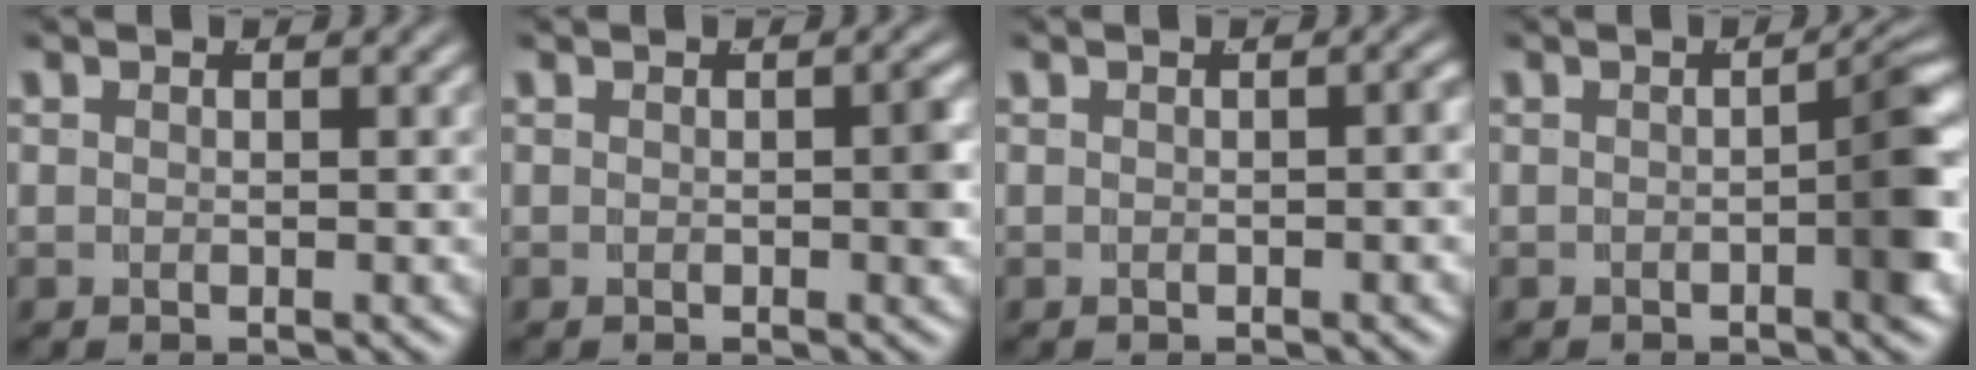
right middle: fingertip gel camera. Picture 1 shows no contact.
{"total": 1.2, "force": [-0.2, 0.3, 1.1], "torque": [-0.015, -0.001, -0.004]}
{"total": 0.6, "force": [-0.3, 0.0, 0.6], "torque": [-0.009, -0.001, -0.006]}
{"total": 3.6, "force": [-0.8, 0.7, 3.4], "torque": [-0.038, 0.006, -0.016]}